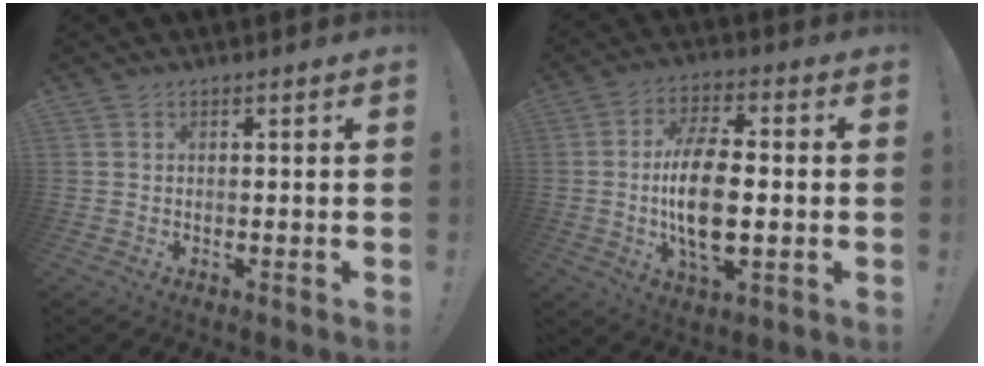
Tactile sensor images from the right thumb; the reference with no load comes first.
{"total": 15.2, "force": [-1.2, 7.1, 13.4], "torque": [-0.261, -0.004, -0.029]}